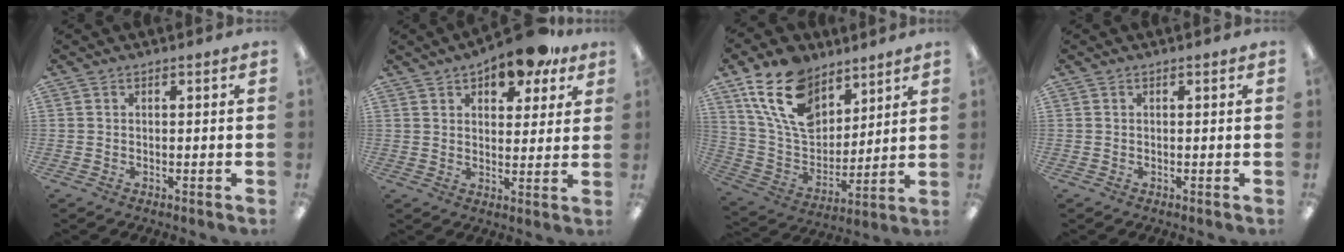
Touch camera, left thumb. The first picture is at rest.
{"total": 11.0, "force": [7.9, 4.6, 6.0], "torque": [-0.065, -0.043, 0.134]}
{"total": 18.5, "force": [11.2, 11.2, 9.7], "torque": [-0.182, -0.039, 0.211]}
{"total": 0.0}